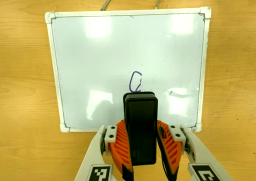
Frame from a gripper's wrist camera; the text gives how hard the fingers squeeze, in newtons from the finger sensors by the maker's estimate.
{"total": 6.5, "left": 5.9, "right": 7.1}